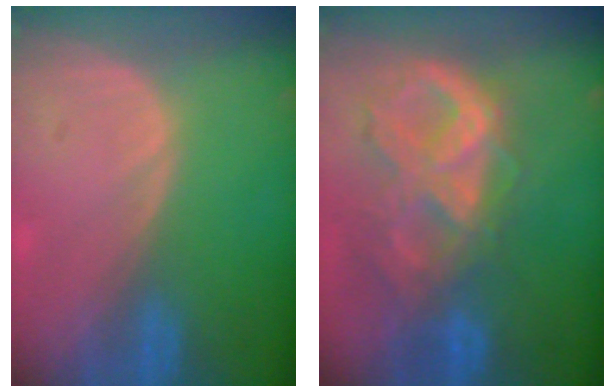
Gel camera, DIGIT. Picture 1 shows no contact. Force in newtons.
{"total": 10.5, "press": 8.8, "slide": 5.7}